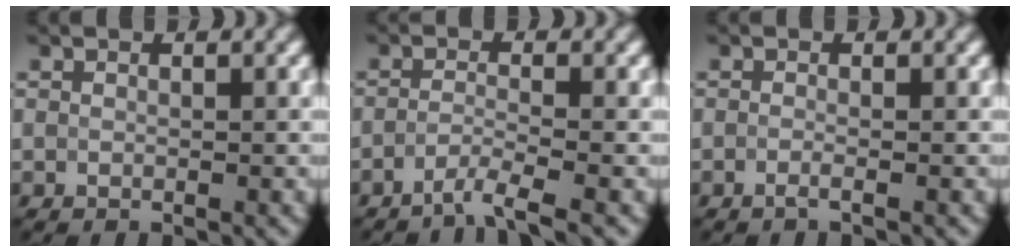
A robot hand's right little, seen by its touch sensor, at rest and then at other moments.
{"total": 2.4, "force": [-2.3, -0.2, 0.7], "torque": [-0.012, -0.001, -0.053]}
{"total": 0.9, "force": [-0.9, 0.0, 0.2], "torque": [-0.001, -0.006, -0.018]}